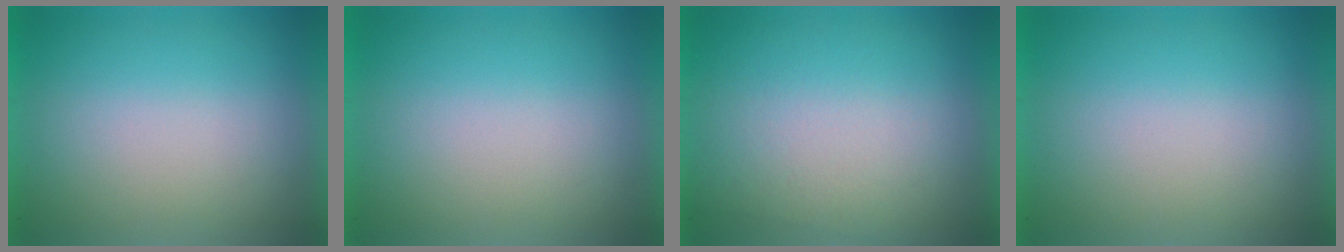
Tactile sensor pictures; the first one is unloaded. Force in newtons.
{"total": 0.0}
{"total": 2.6}
{"total": 0.0}